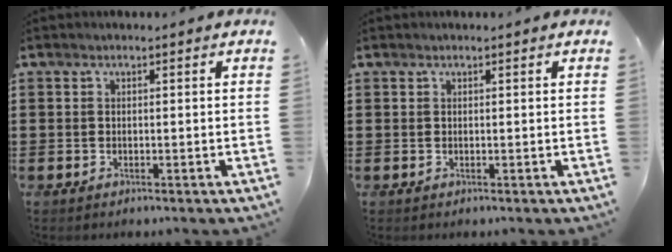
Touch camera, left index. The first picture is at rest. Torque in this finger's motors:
{"motor_torque": [0.13, 0.09, -0.06, -0.04]}